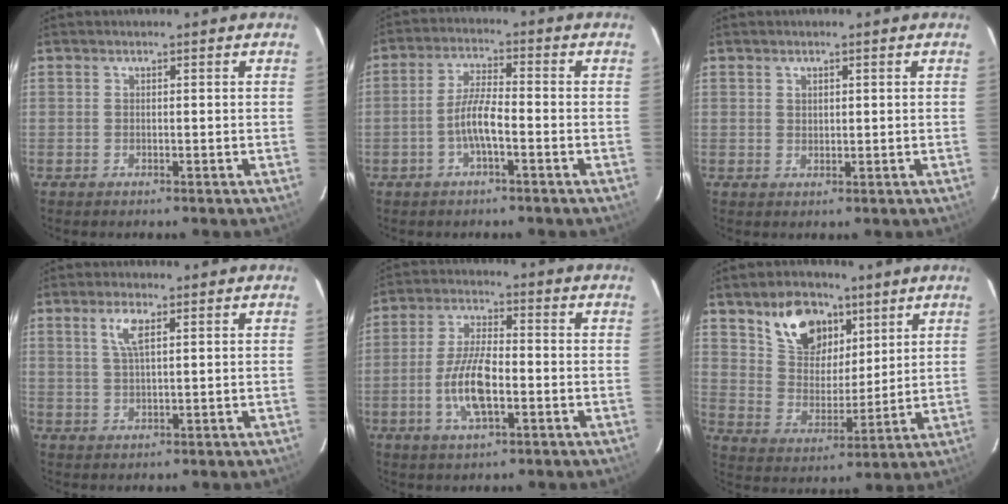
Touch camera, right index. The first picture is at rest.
{"total": 5.6, "force": [-2.2, 1.0, 5.0], "torque": [-0.103, 0.006, -0.042]}
{"total": 1.3, "force": [0.8, 0.9, 0.5], "torque": [-0.006, 0.004, 0.014]}
{"total": 4.0, "force": [1.9, 1.1, 3.4], "torque": [-0.068, 0.004, 0.037]}
{"total": 9.8, "force": [-2.8, 3.3, 8.8], "torque": [-0.178, 0.000, -0.053]}
{"total": 13.2, "force": [7.8, 8.2, 6.8], "torque": [-0.129, 0.024, 0.153]}